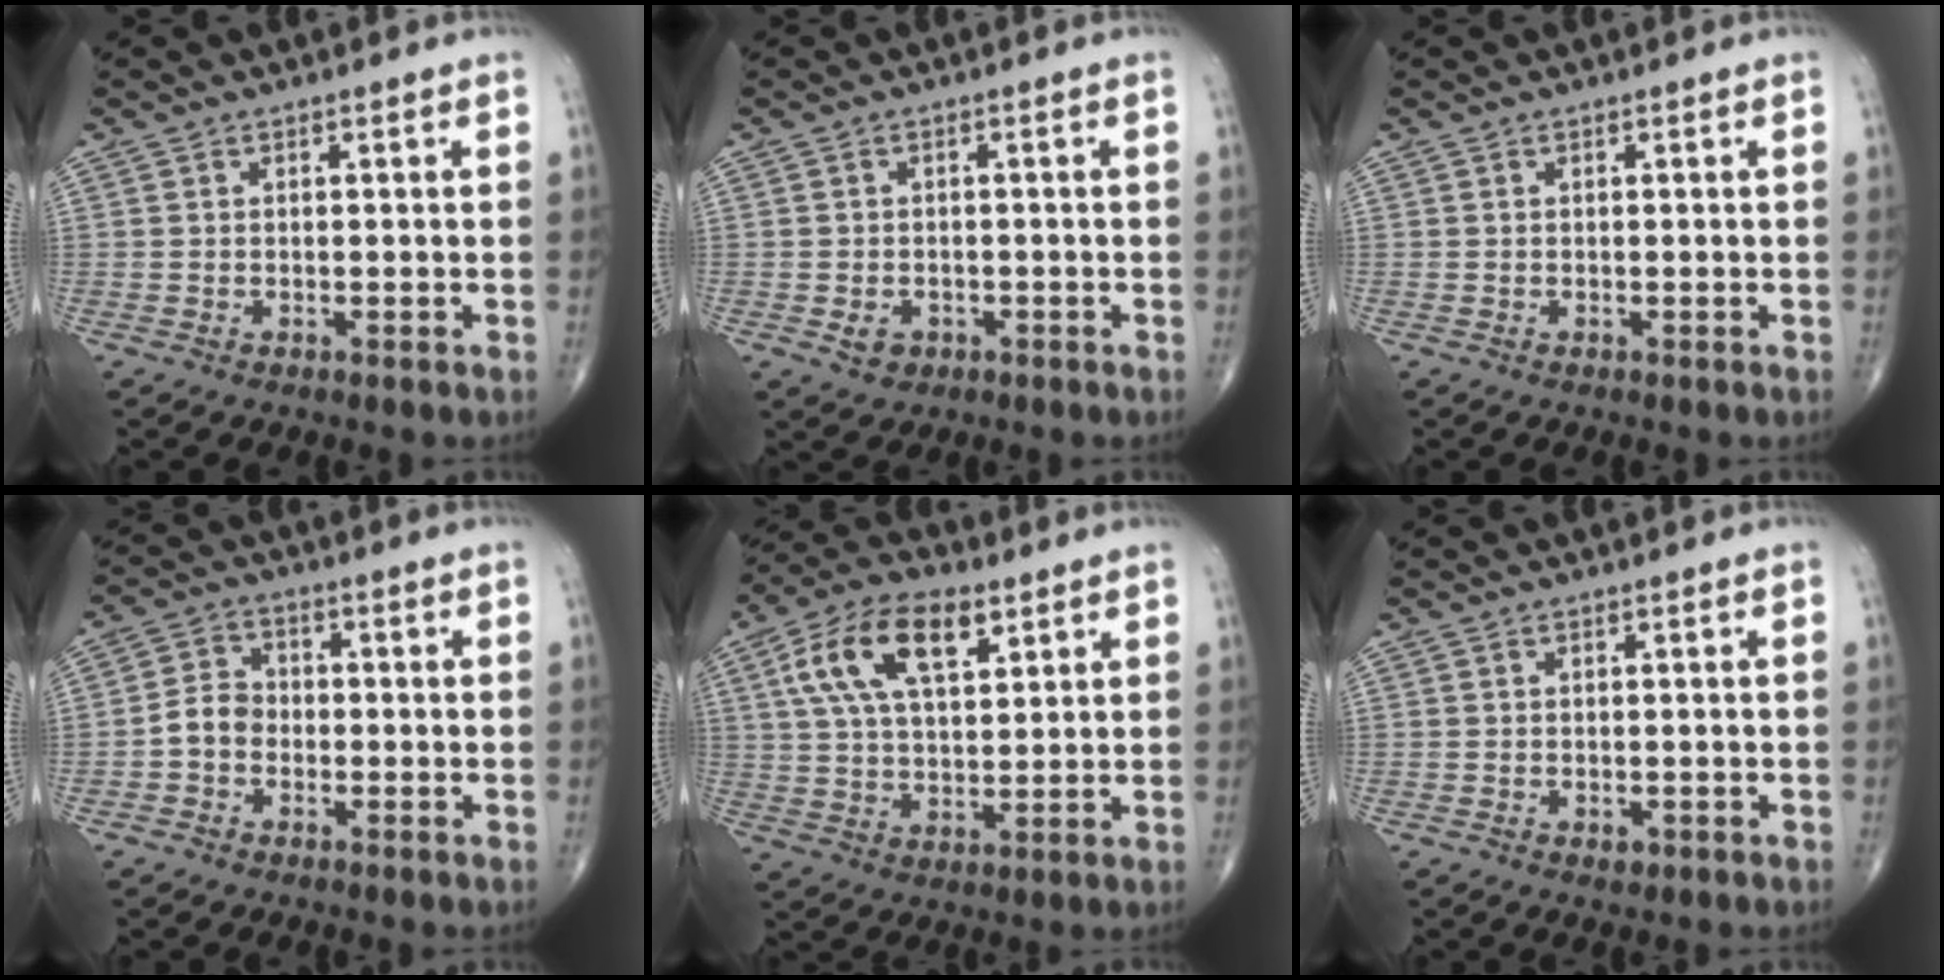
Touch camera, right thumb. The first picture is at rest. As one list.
[{"total": 2.7, "force": [-1.0, 2.2, 1.2], "torque": [-0.013, 0.002, -0.009]}, {"total": 0.0}, {"total": 4.7, "force": [-1.4, 3.8, 2.5], "torque": [-0.033, 0.020, -0.038]}, {"total": 14.8, "force": [6.1, 7.3, 11.2], "torque": [-0.196, 0.000, 0.110]}, {"total": 1.1, "force": [-0.4, 0.7, 0.6], "torque": [-0.007, -0.001, -0.004]}]